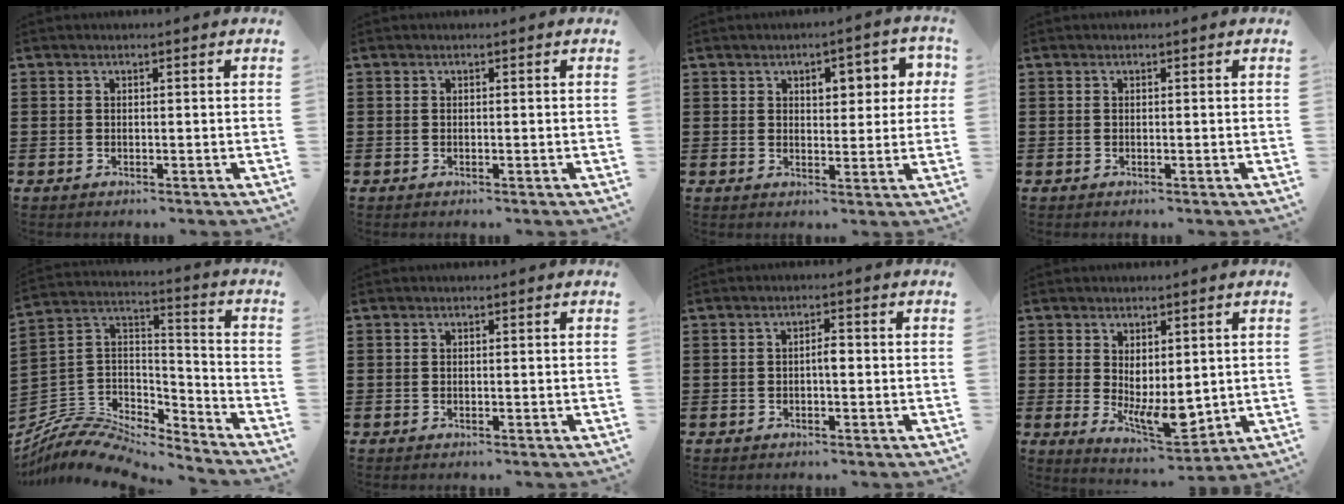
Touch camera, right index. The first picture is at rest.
{"total": 0.0}
{"total": 4.6, "force": [1.6, 2.6, 3.4], "torque": [-0.041, 0.000, 0.017]}
{"total": 0.0}
{"total": 8.5, "force": [-7.9, 2.5, 1.9], "torque": [-0.056, 0.005, -0.163]}
{"total": 0.0}
{"total": 1.8, "force": [-0.3, 0.6, 1.7], "torque": [-0.033, 0.003, -0.007]}
{"total": 5.2, "force": [0.3, 2.7, 4.5], "torque": [-0.080, -0.013, 0.006]}